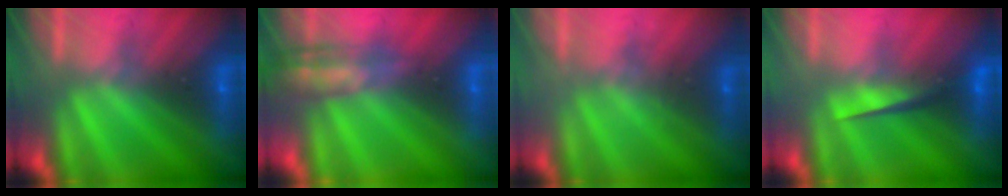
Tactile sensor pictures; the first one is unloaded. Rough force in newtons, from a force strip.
{"total": 2.8}
{"total": 2.1}
{"total": 4.4}